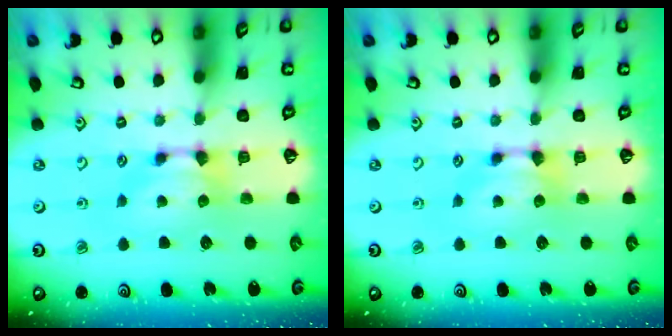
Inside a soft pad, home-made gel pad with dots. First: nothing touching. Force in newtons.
{"total": 0.0}